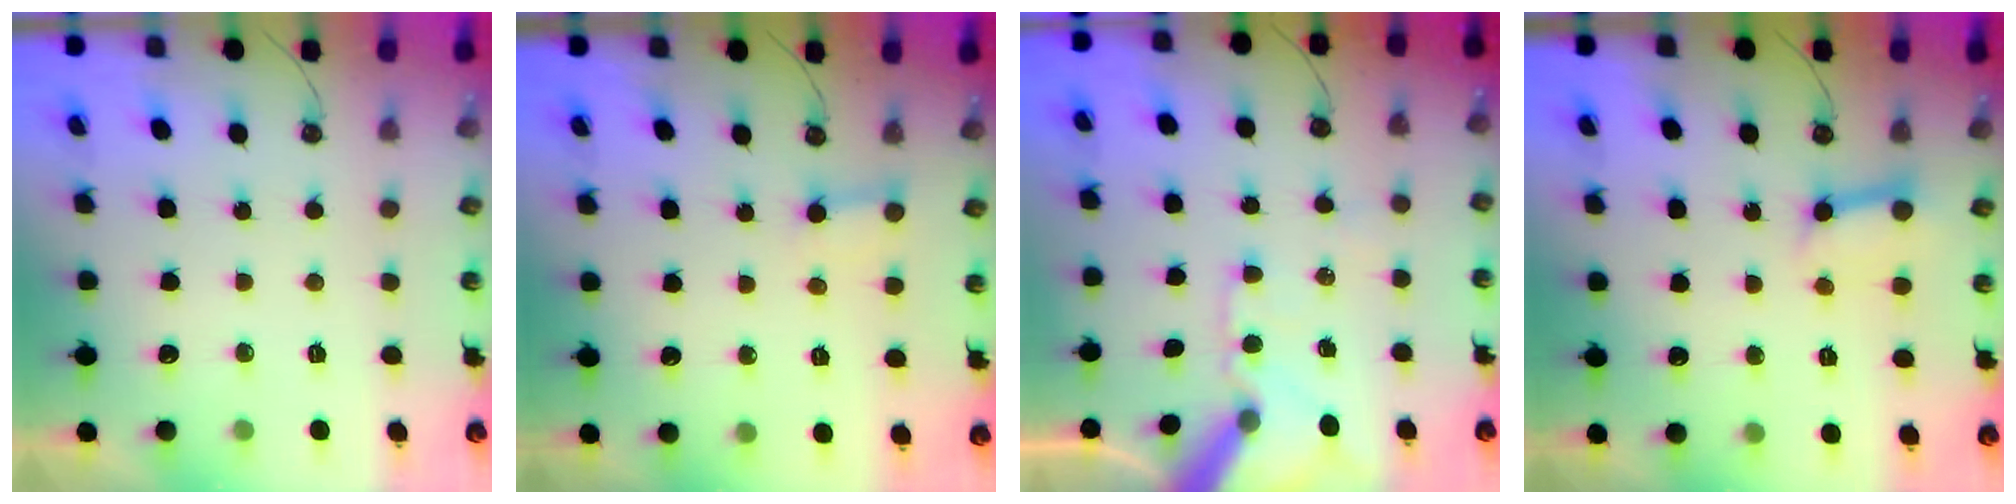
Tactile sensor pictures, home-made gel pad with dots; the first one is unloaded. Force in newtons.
{"total": 2.7, "press": 2.7, "slide": 0.2}
{"total": 11.8, "press": 11.7, "slide": 1.7}
{"total": 6.5, "press": 6.4, "slide": 0.9}